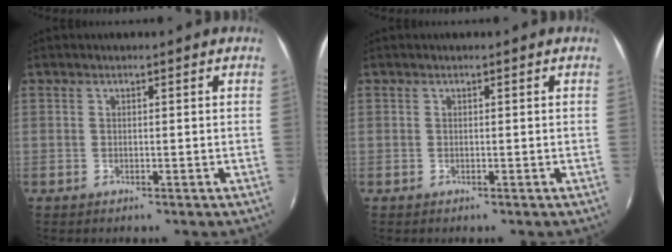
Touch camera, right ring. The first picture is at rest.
{"total": 0.0}